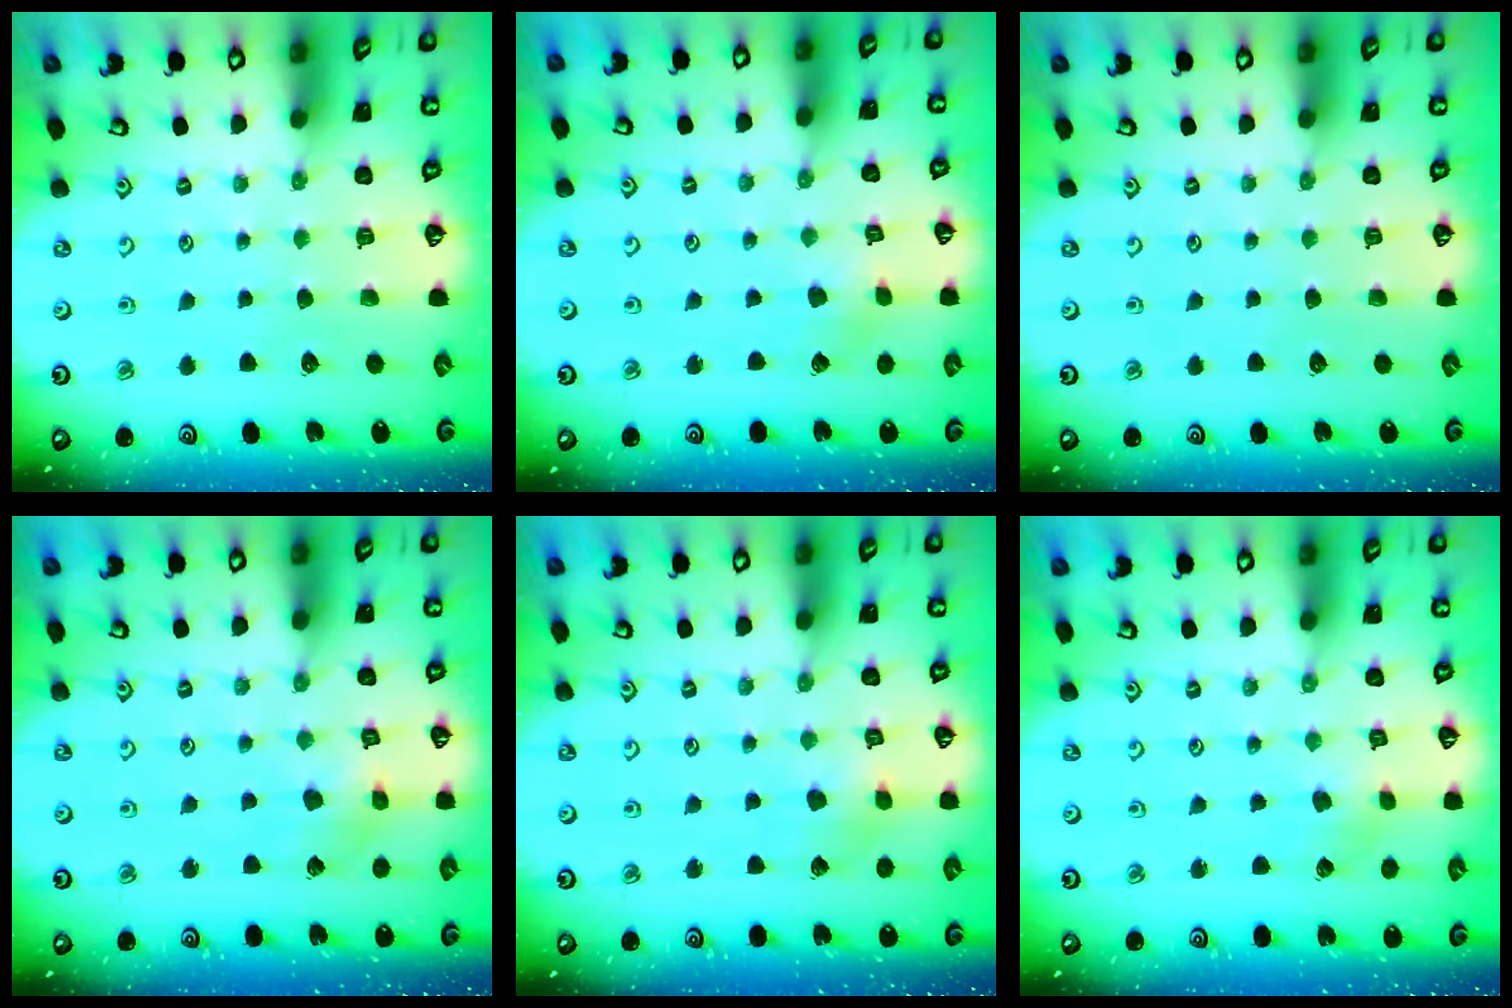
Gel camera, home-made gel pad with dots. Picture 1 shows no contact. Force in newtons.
{"total": 1.9, "press": 1.9, "slide": 0.2}
{"total": 0.0}
{"total": 5.0, "press": 4.9, "slide": 0.5}
{"total": 4.8, "press": 4.7, "slide": 0.5}
{"total": 2.1, "press": 2.0, "slide": 0.3}